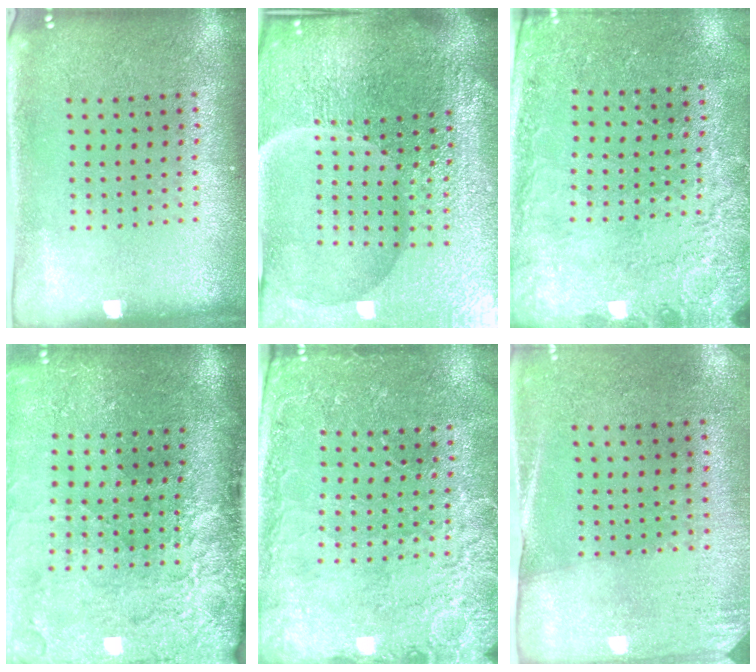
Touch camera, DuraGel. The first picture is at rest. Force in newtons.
{"total": 7.1, "press": 6.3, "slide": 3.3}
{"total": 2.5, "press": 2.3, "slide": 0.8}
{"total": 4.4, "press": 3.4, "slide": 2.7}
{"total": 2.8, "press": 2.8, "slide": 0.2}
{"total": 2.6, "press": 2.2, "slide": 1.3}